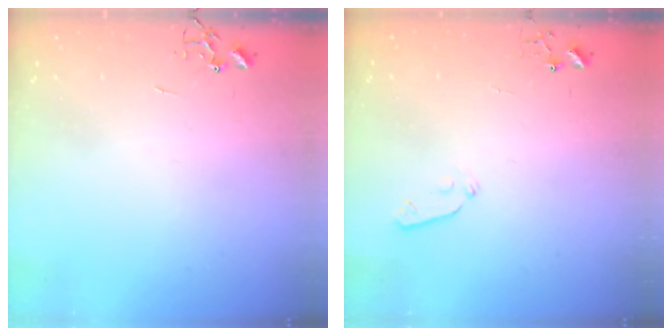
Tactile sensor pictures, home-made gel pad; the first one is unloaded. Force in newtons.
{"total": 4.8, "press": 4.7, "slide": 0.7}